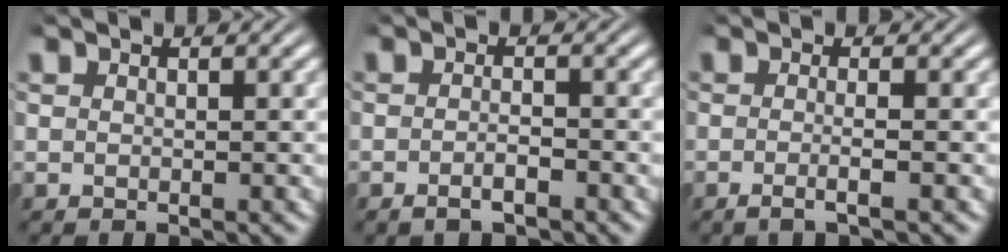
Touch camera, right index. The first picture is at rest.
{"total": 2.0, "force": [-1.6, 0.6, 1.1], "torque": [-0.023, -0.002, -0.027]}
{"total": 1.9, "force": [-1.2, -0.2, 1.4], "torque": [-0.036, -0.008, -0.019]}